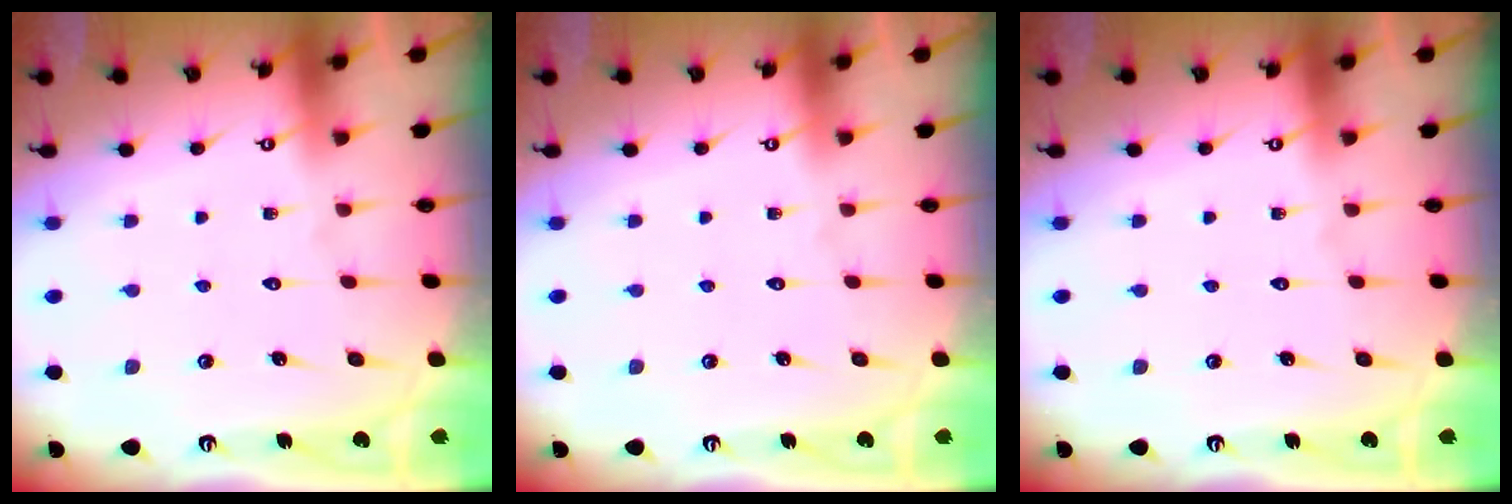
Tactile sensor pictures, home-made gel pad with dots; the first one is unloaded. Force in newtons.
{"total": 0.0}
{"total": 0.0}